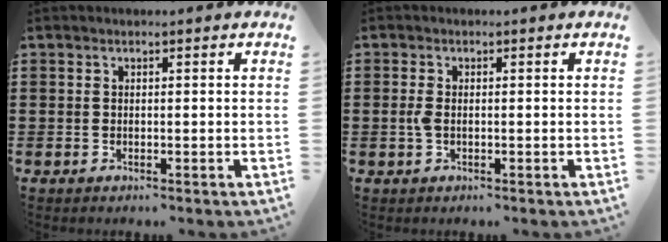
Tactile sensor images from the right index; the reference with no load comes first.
{"total": 1.7, "force": [-0.3, 0.8, 1.5], "torque": [-0.044, -0.004, -0.011]}